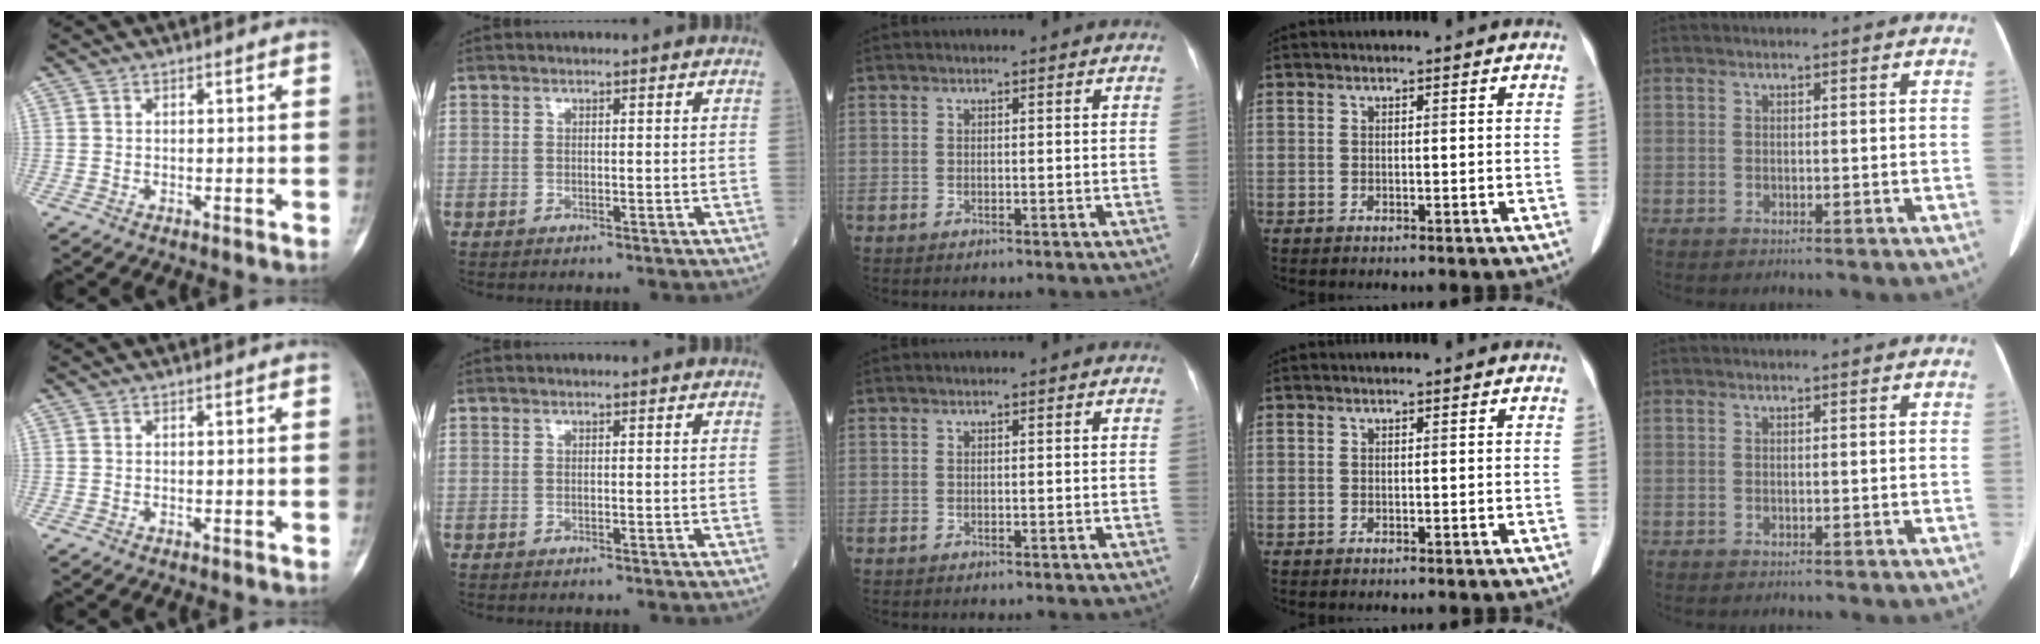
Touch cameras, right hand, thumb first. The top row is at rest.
{}